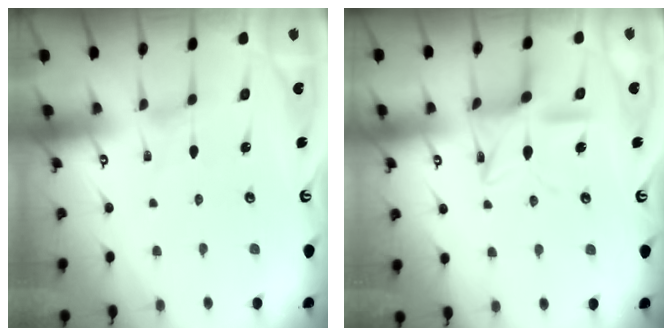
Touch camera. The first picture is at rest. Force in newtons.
{"total": 12.3, "press": 12.3, "slide": 1.0}